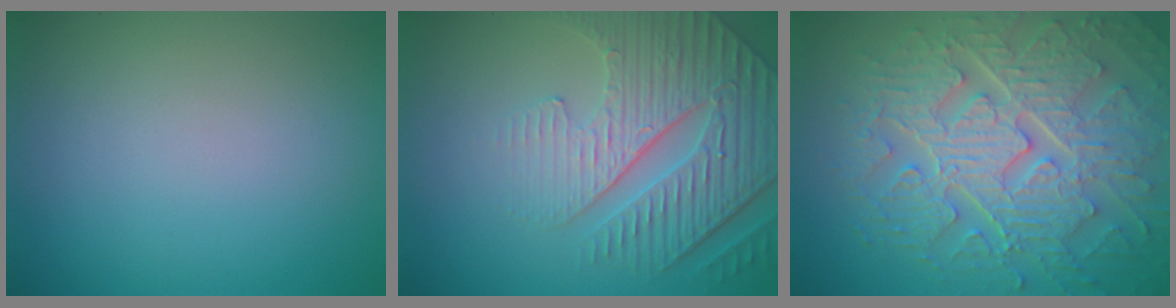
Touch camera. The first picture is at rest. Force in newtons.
{"total": 5.5, "press": 5.0, "slide": 2.2}
{"total": 9.6, "press": 7.0, "slide": 6.6}